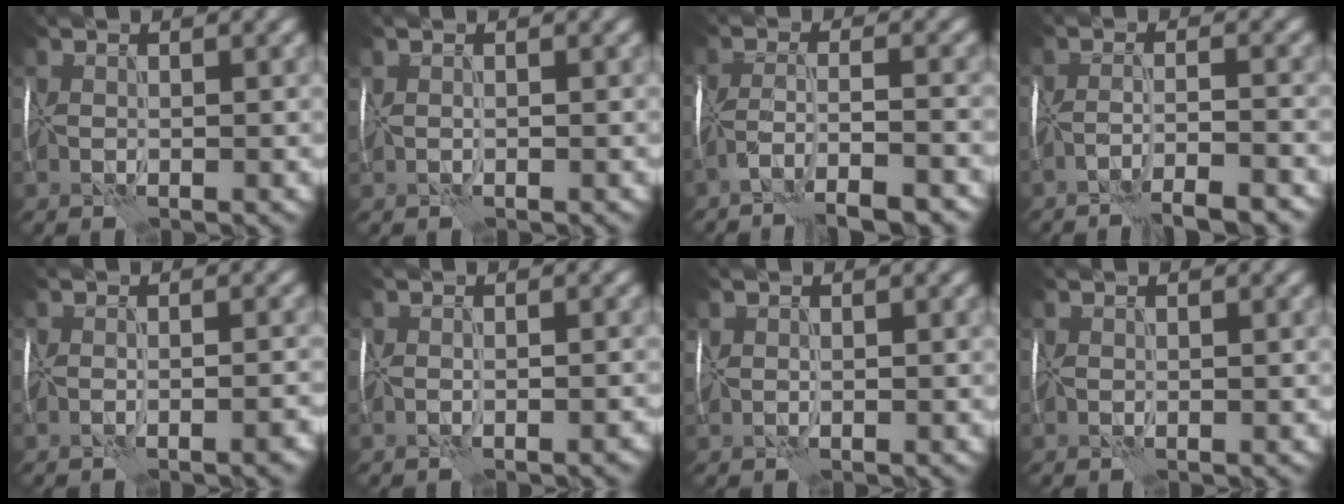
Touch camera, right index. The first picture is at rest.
{"total": 0.5, "force": [0.0, 0.3, 0.4], "torque": [-0.007, 0.001, 0.003]}
{"total": 6.5, "force": [-4.9, 1.2, 4.1], "torque": [-0.064, 0.008, -0.084]}
{"total": 5.4, "force": [-4.3, 0.7, 3.2], "torque": [-0.044, -0.002, -0.066]}
{"total": 1.7, "force": [-1.2, 0.4, 1.2], "torque": [-0.015, 0.006, -0.019]}
{"total": 1.3, "force": [-0.9, 0.5, 0.8], "torque": [-0.009, 0.005, -0.011]}
{"total": 0.9, "force": [0.3, 0.8, 0.4], "torque": [-0.007, 0.005, 0.004]}
{"total": 0.0}